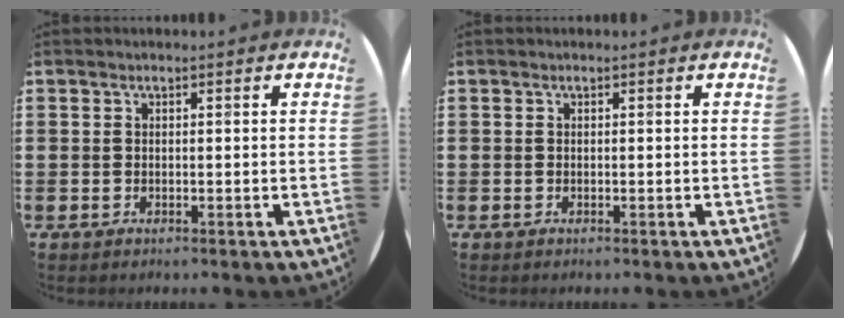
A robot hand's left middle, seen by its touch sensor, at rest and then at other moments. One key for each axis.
{"total": 0.0}